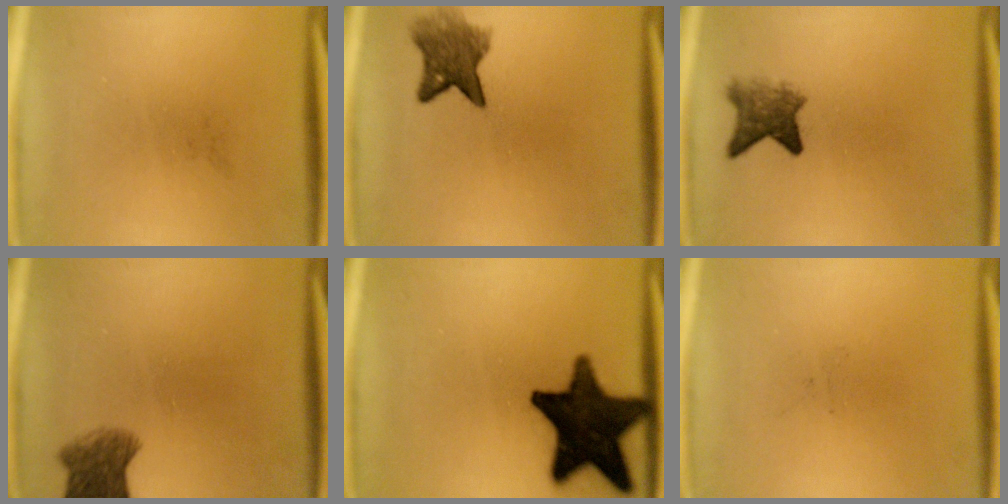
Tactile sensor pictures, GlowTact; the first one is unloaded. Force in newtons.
{"total": 5.7}
{"total": 4.5}
{"total": 5.0}
{"total": 17.9}
{"total": 0.0}